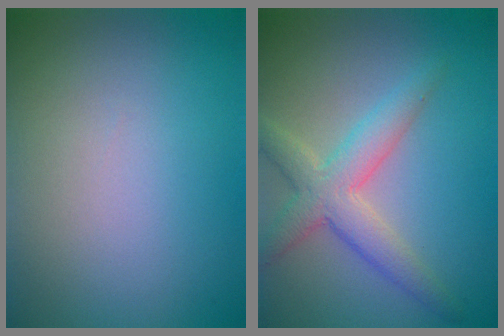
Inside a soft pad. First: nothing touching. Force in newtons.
{"total": 4.5, "press": 4.5, "slide": 0.3}